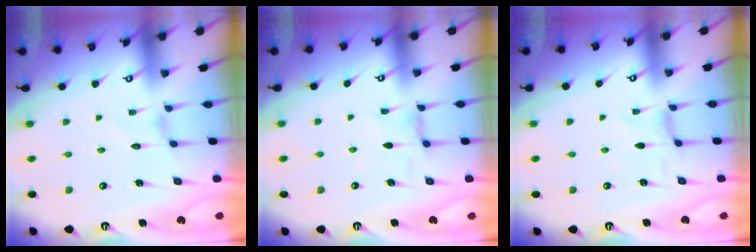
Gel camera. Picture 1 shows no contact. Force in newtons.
{"total": 2.7, "press": 2.6, "slide": 0.4}
{"total": 0.0}